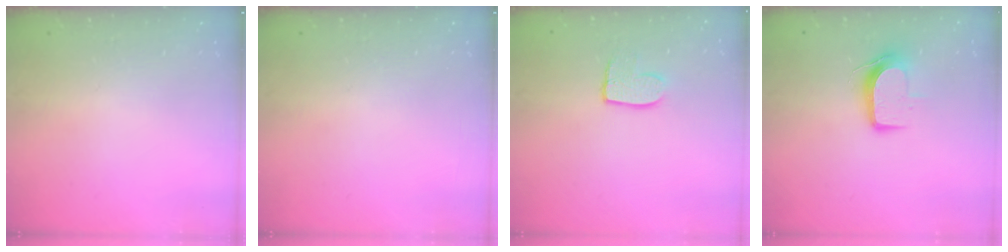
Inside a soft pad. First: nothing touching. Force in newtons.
{"total": 0.0}
{"total": 8.4, "press": 8.4, "slide": 0.6}
{"total": 9.3, "press": 9.3, "slide": 1.1}